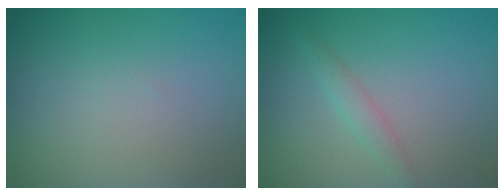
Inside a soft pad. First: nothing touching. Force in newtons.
{"total": 1.5, "press": 1.5, "slide": 0.1}